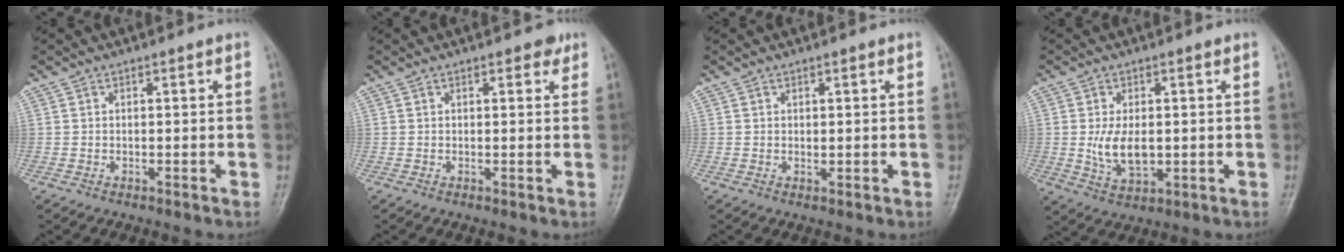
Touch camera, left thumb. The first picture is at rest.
{"total": 1.8, "force": [1.2, 1.0, 1.0], "torque": [0.001, -0.003, 0.011]}
{"total": 0.9, "force": [0.5, 0.4, 0.7], "torque": [-0.008, -0.003, 0.009]}
{"total": 6.9, "force": [0.0, 3.9, 5.7], "torque": [-0.099, -0.014, 0.008]}